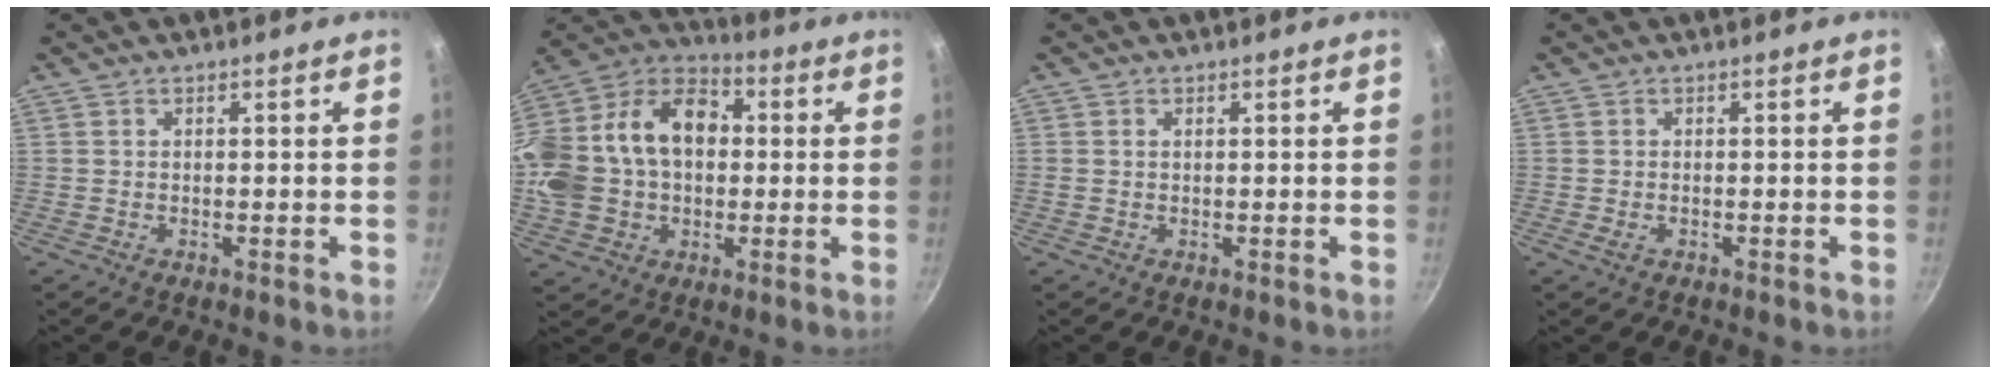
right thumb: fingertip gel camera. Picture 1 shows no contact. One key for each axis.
{"total": 24.5, "fx": 1.2, "fy": 17.9, "fz": 16.7, "tx": -0.314, "ty": 0.059, "tz": 0.015}
{"total": 0.8, "fx": 0.2, "fy": 0.6, "fz": 0.5, "tx": -0.008, "ty": 0.003, "tz": 0.003}
{"total": 1.1, "fx": -0.4, "fy": 0.7, "fz": 0.8, "tx": -0.015, "ty": -0.001, "tz": -0.008}